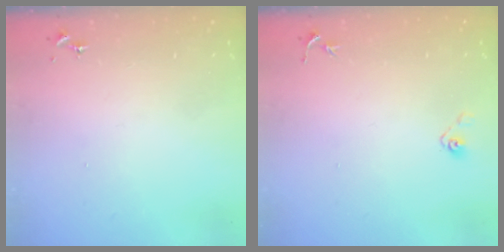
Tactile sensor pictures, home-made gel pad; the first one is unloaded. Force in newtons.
{"total": 3.7, "press": 3.2, "slide": 1.9}